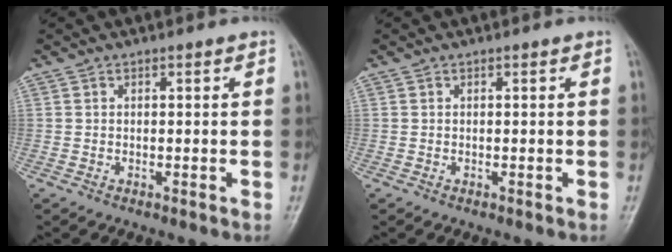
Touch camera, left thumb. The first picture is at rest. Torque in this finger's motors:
{"motor_torque": [0.01, 0.01, -0.04, -0.04, 0.00]}